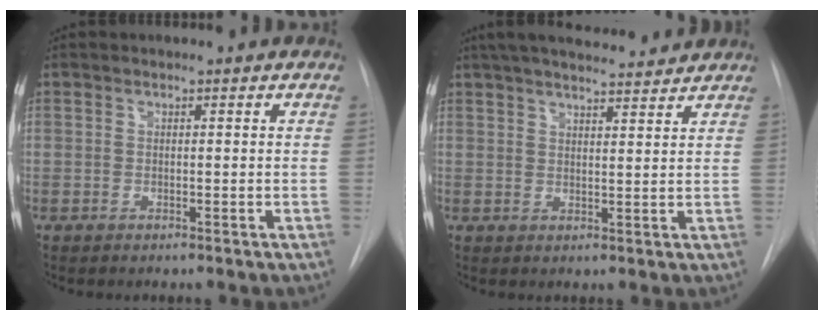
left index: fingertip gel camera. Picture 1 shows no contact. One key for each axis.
{"total": 14.2, "fx": 12.6, "fy": 2.1, "fz": 6.1, "tx": -0.099, "ty": 0.029, "tz": 0.180}